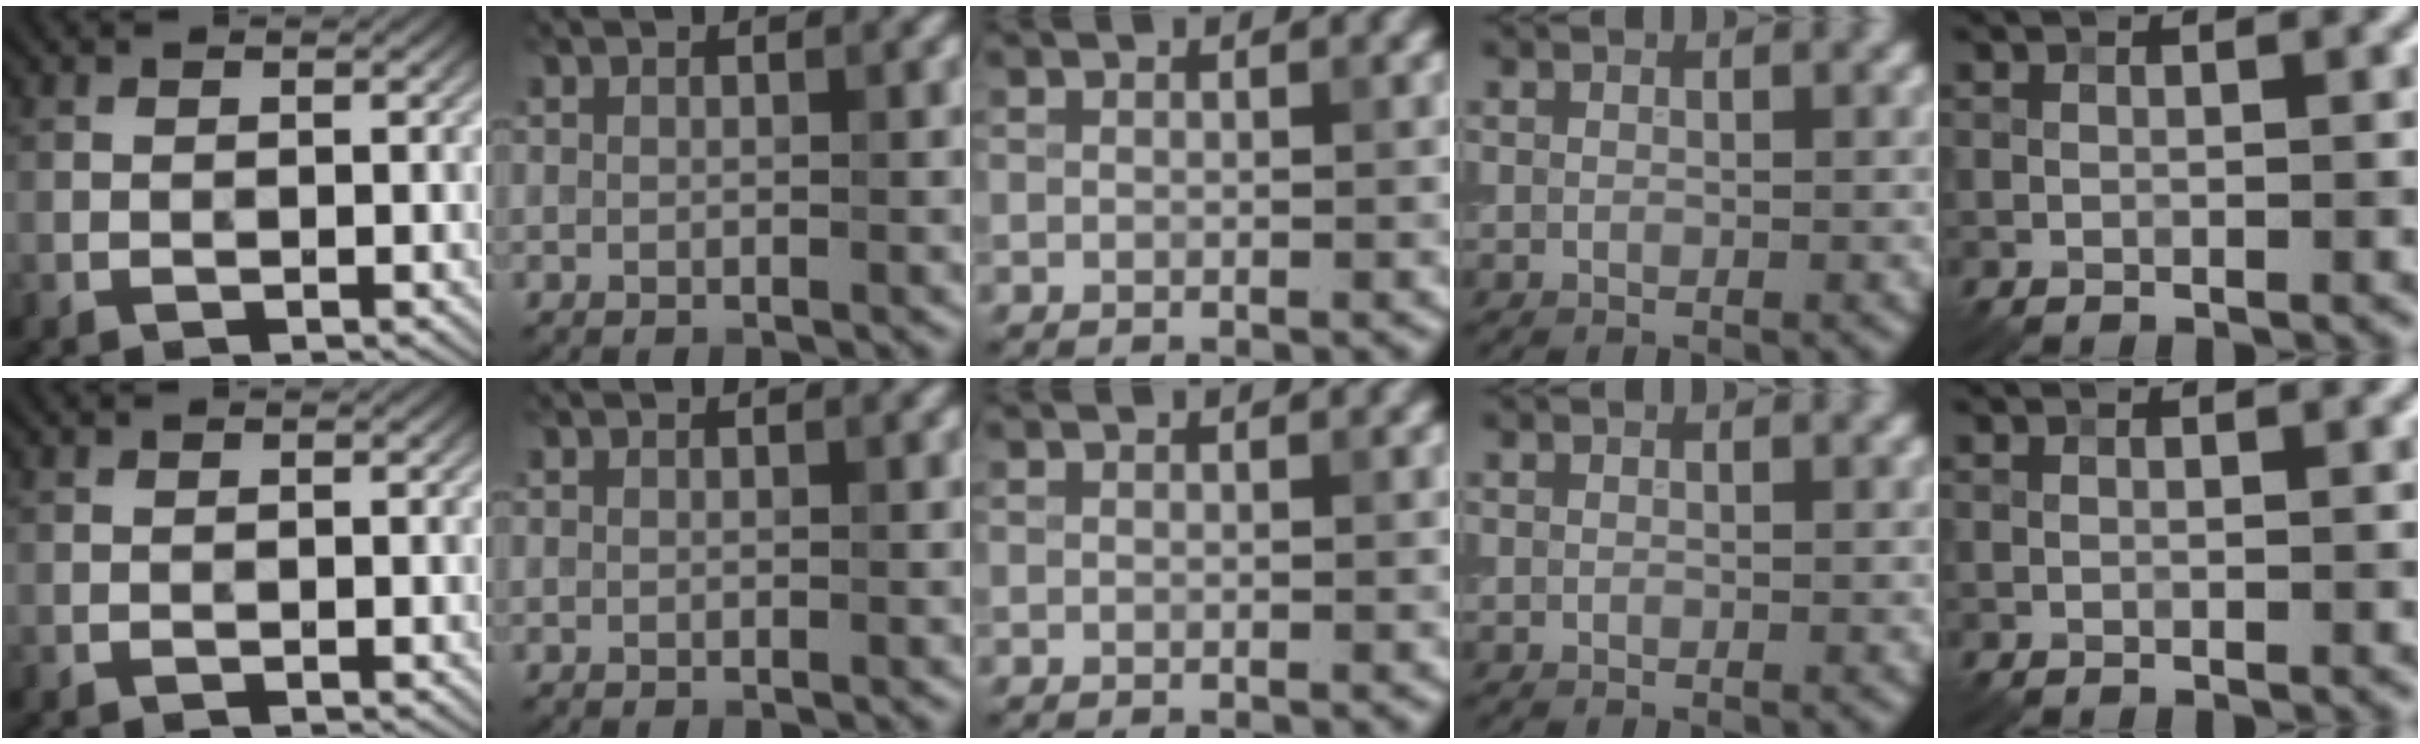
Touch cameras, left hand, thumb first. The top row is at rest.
{}